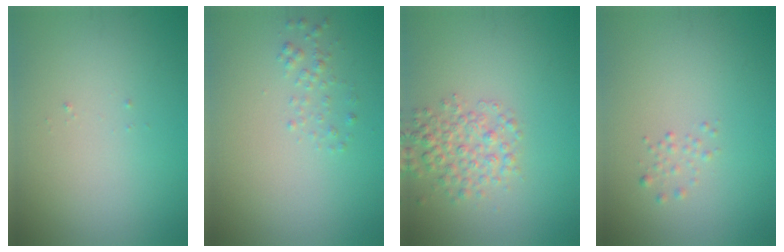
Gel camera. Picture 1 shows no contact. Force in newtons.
{"total": 1.2, "press": 1.2, "slide": 0.1}
{"total": 3.2, "press": 3.2, "slide": 0.1}
{"total": 0.8, "press": 0.8, "slide": 0.0}